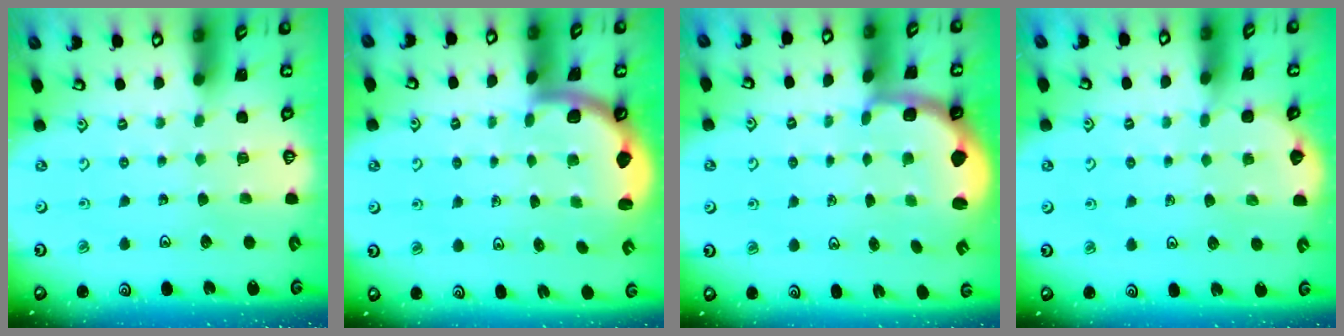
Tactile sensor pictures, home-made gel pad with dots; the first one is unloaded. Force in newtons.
{"total": 1.8, "press": 1.8, "slide": 0.1}
{"total": 3.0, "press": 2.1, "slide": 2.1}
{"total": 2.1, "press": 2.1, "slide": 0.2}